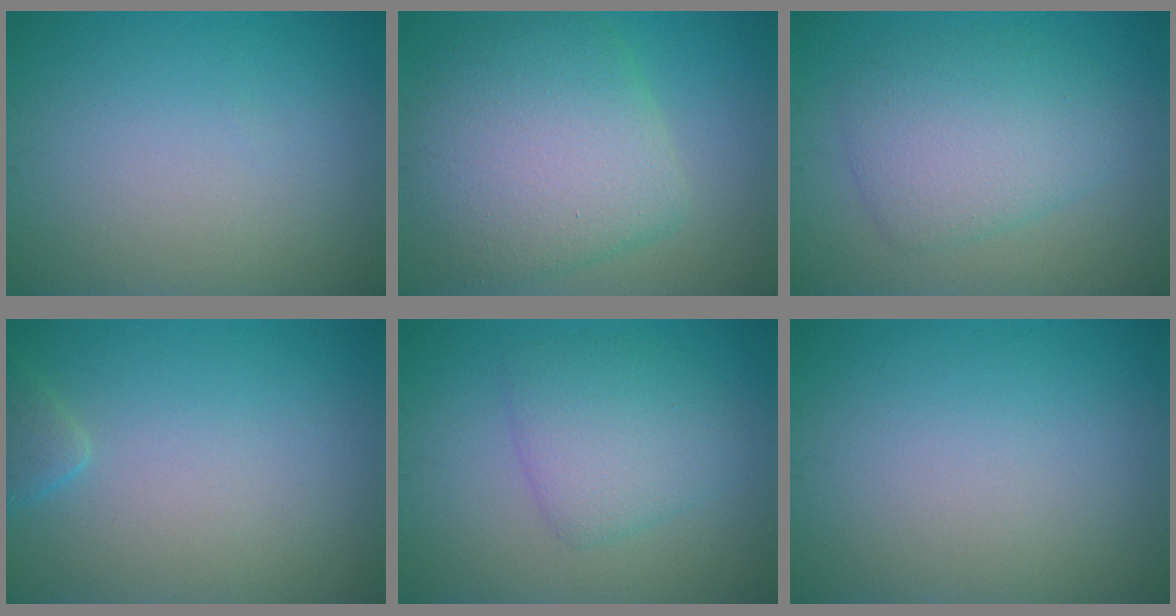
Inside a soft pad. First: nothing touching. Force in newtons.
{"total": 8.8, "press": 8.8, "slide": 0.3}
{"total": 4.8, "press": 4.8, "slide": 0.2}
{"total": 1.4, "press": 1.4, "slide": 0.2}
{"total": 3.8, "press": 3.8, "slide": 0.1}
{"total": 0.0}